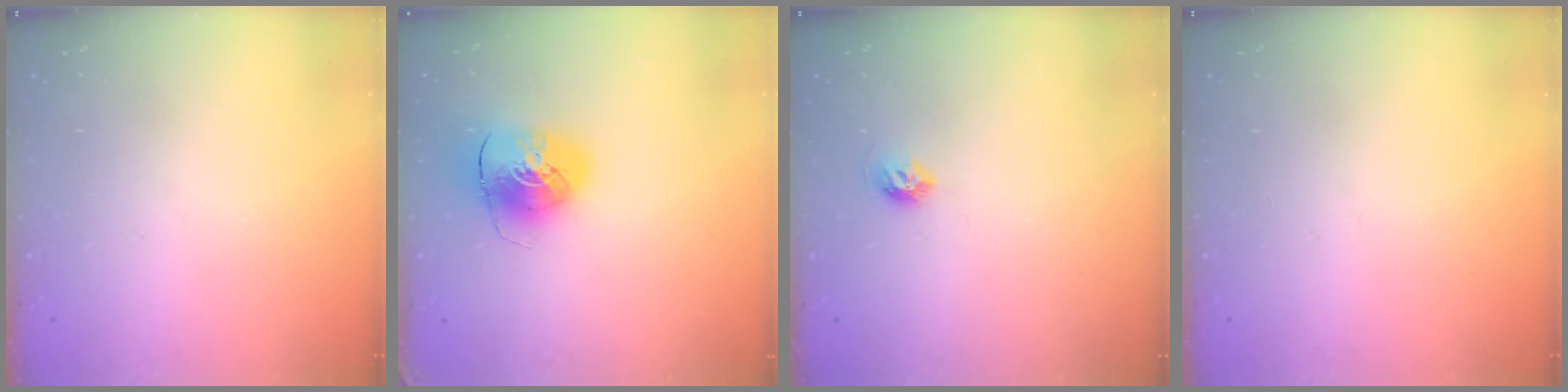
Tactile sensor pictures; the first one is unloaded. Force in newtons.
{"total": 10.4, "press": 10.3, "slide": 1.8}
{"total": 5.6, "press": 5.5, "slide": 1.0}
{"total": 0.0}